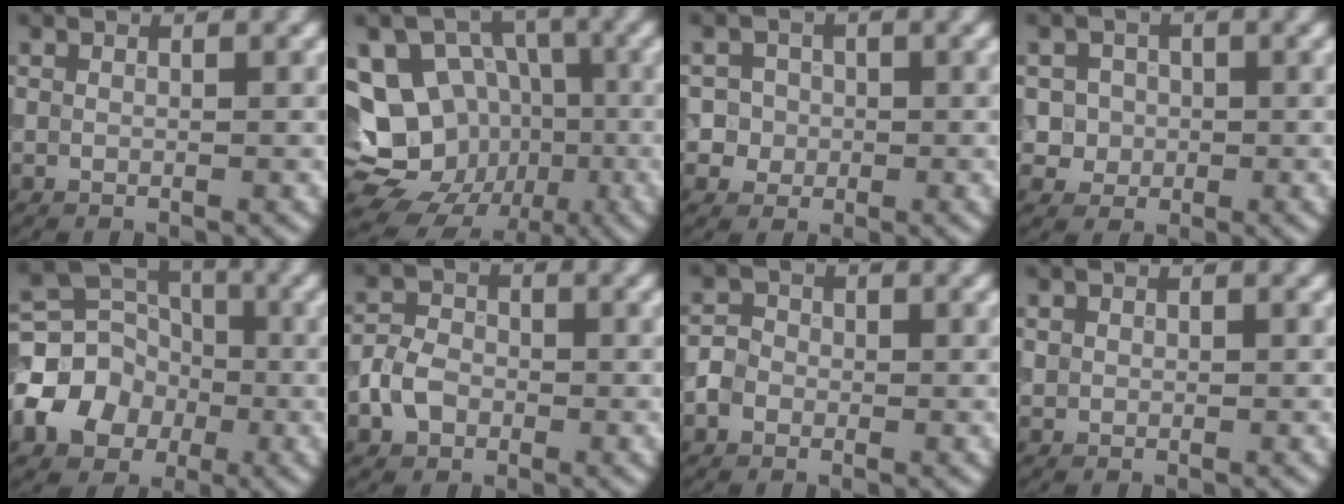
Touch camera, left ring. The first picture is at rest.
{"total": 17.1, "force": [-2.7, 14.9, 8.0], "torque": [-0.172, -0.001, -0.032]}
{"total": 3.9, "force": [0.2, 3.7, 1.1], "torque": [0.008, 0.026, -0.006]}
{"total": 3.3, "force": [0.2, 3.1, 1.0], "torque": [0.003, 0.008, 0.001]}
{"total": 6.6, "force": [-1.8, 5.6, 3.0], "torque": [-0.047, 0.005, -0.048]}
{"total": 3.3, "force": [-1.2, 2.6, 1.7], "torque": [-0.034, 0.004, -0.031]}
{"total": 2.1, "force": [-0.6, 1.8, 0.8], "torque": [-0.001, 0.000, -0.015]}
{"total": 0.6, "force": [0.1, 0.6, 0.1], "torque": [0.004, -0.002, 0.003]}